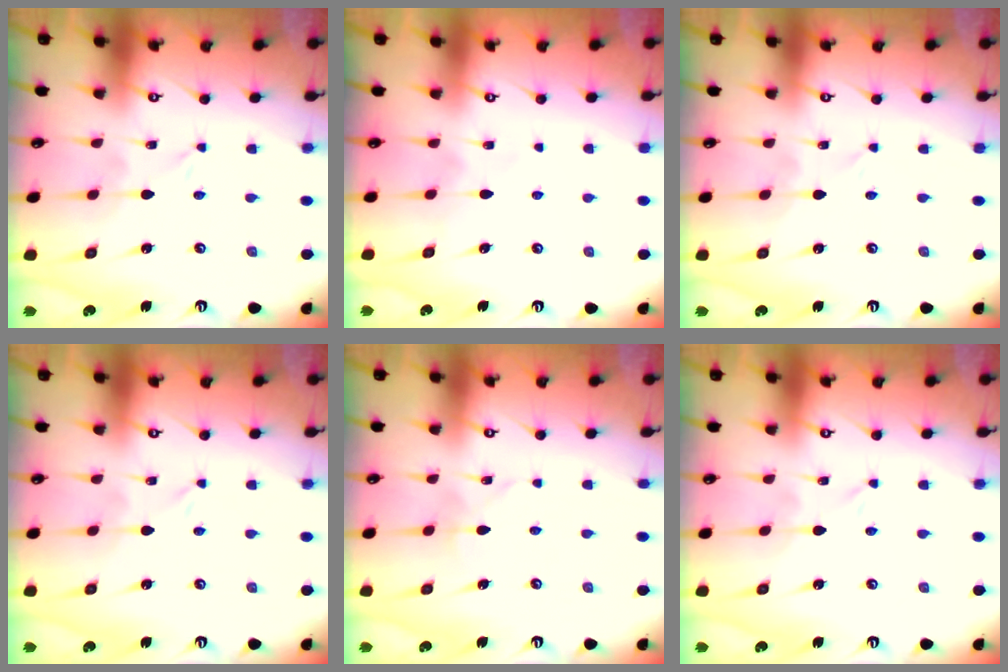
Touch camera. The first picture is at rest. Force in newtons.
{"total": 4.2, "press": 4.2, "slide": 0.4}
{"total": 0.0}
{"total": 0.0}
{"total": 3.2, "press": 3.1, "slide": 0.2}
{"total": 0.0}